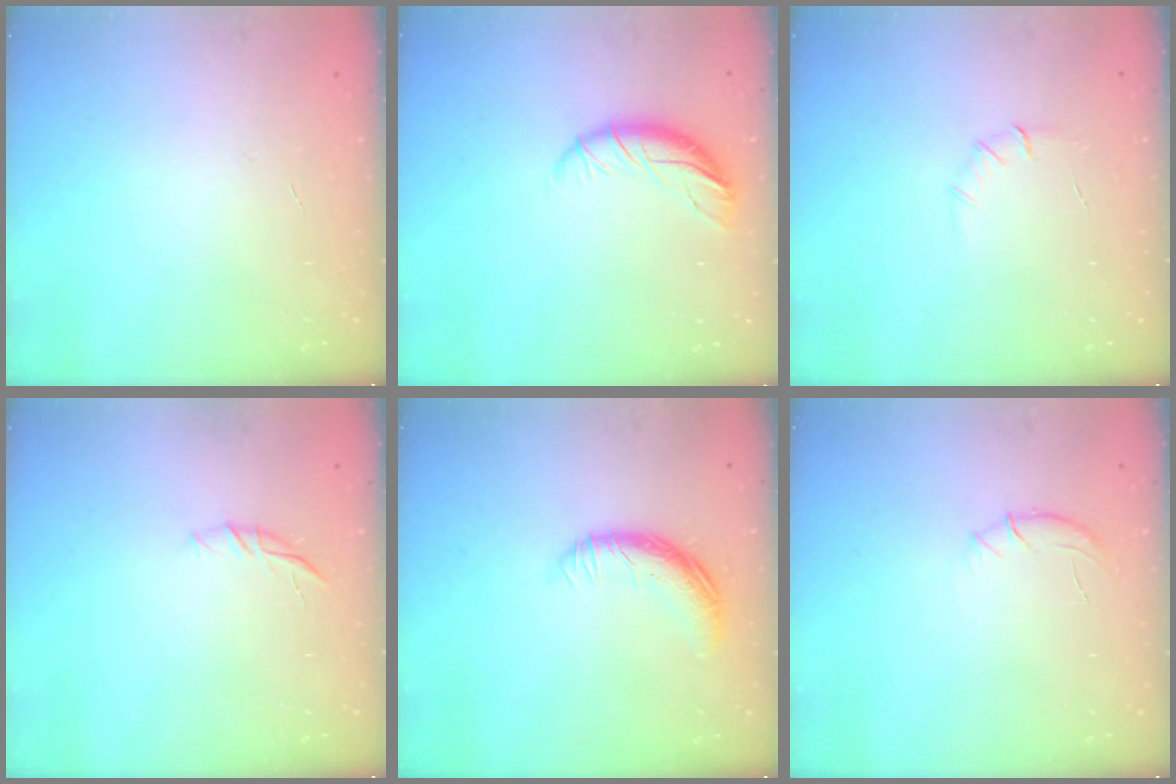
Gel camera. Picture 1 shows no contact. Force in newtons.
{"total": 9.0, "press": 8.8, "slide": 1.8}
{"total": 5.7, "press": 5.5, "slide": 1.6}
{"total": 6.8, "press": 6.6, "slide": 1.6}
{"total": 11.5, "press": 11.5, "slide": 0.6}
{"total": 6.4, "press": 6.2, "slide": 1.7}